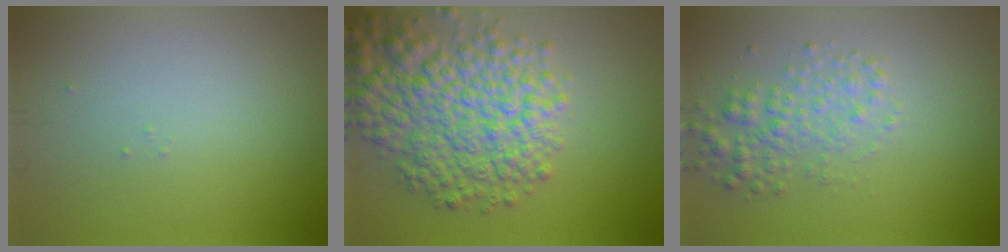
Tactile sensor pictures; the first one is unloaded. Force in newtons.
{"total": 8.3, "press": 8.3, "slide": 0.3}
{"total": 2.7, "press": 2.7, "slide": 0.0}